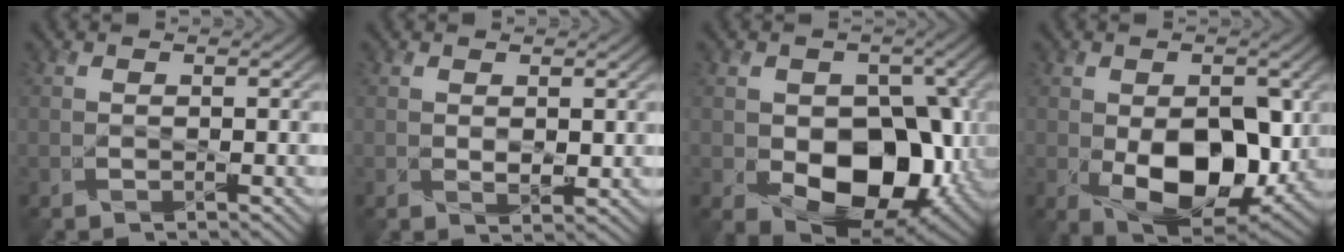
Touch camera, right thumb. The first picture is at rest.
{"total": 1.7, "force": [0.6, 1.0, 1.2], "torque": [-0.028, -0.005, 0.015]}
{"total": 13.0, "force": [-2.9, 8.8, 9.2], "torque": [-0.120, -0.018, -0.042]}
{"total": 12.0, "force": [-1.9, 7.2, 9.4], "torque": [-0.155, -0.029, -0.018]}